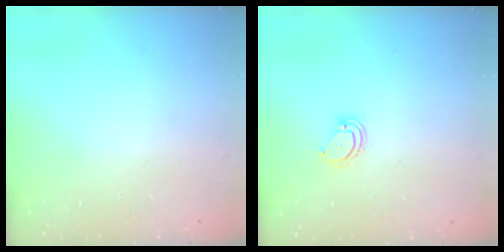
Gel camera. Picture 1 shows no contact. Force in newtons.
{"total": 3.5, "press": 3.5, "slide": 0.3}